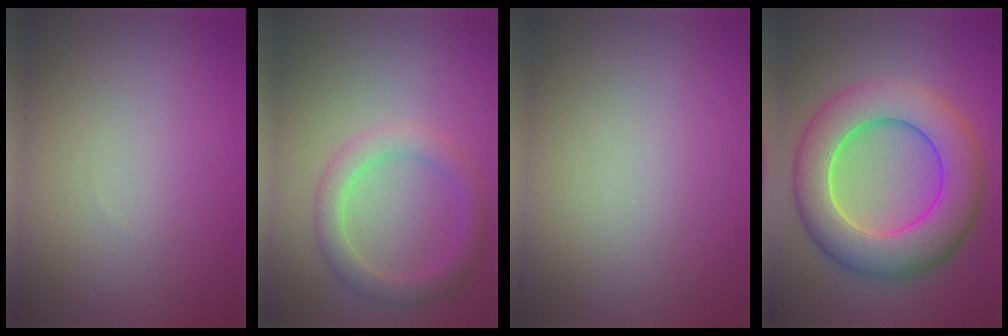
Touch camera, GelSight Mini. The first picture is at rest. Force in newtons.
{"total": 3.1, "press": 3.1, "slide": 0.1}
{"total": 0.0}
{"total": 9.7, "press": 9.7, "slide": 0.1}